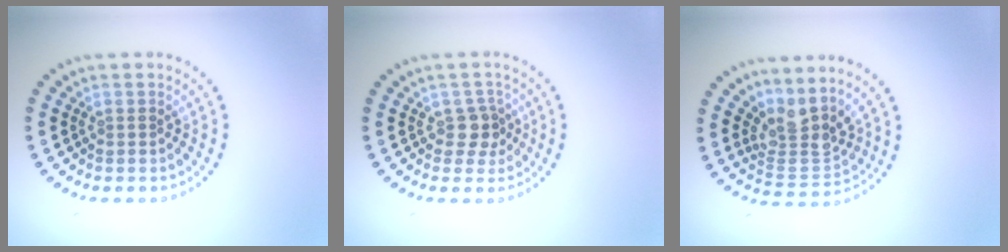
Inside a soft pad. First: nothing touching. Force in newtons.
{"total": 2.0, "press": 1.6, "slide": 1.1}
{"total": 3.6, "press": 2.4, "slide": 2.6}